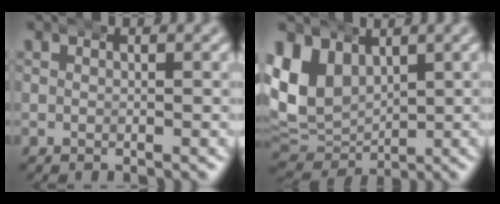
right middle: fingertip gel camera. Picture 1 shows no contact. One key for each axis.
{"total": 11.2, "fx": 0.6, "fy": 9.6, "fz": 5.8, "tx": -0.145, "ty": -0.020, "tz": 0.016}